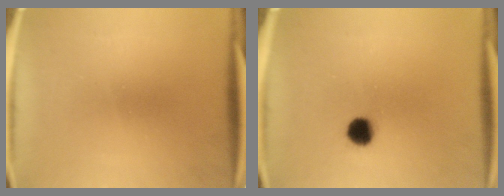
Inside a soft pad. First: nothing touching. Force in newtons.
{"total": 4.8}